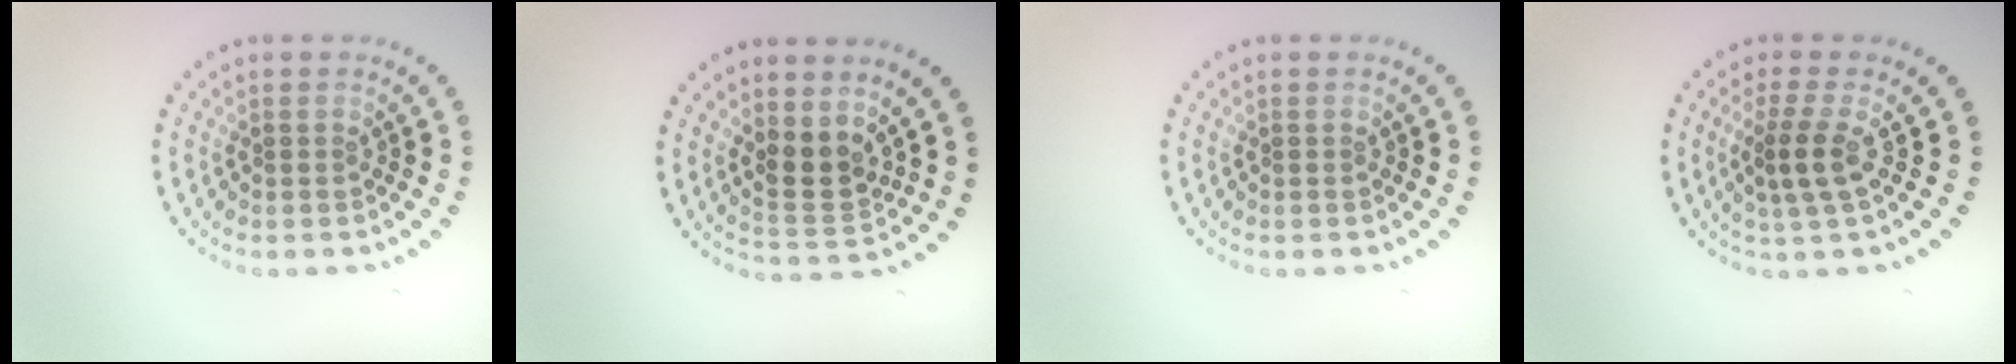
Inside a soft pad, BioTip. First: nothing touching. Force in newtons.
{"total": 2.6, "press": 2.3, "slide": 1.3}
{"total": 0.0}
{"total": 2.6, "press": 2.1, "slide": 1.5}